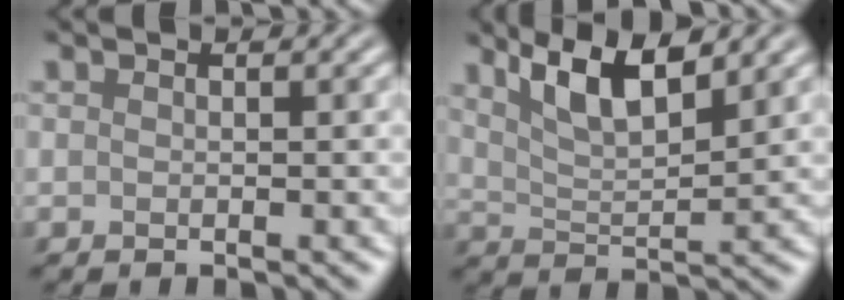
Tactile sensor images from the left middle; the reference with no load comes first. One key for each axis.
{"total": 5.4, "fx": 3.5, "fy": 1.5, "fz": 3.8, "tx": -0.070, "ty": 0.000, "tz": 0.066}